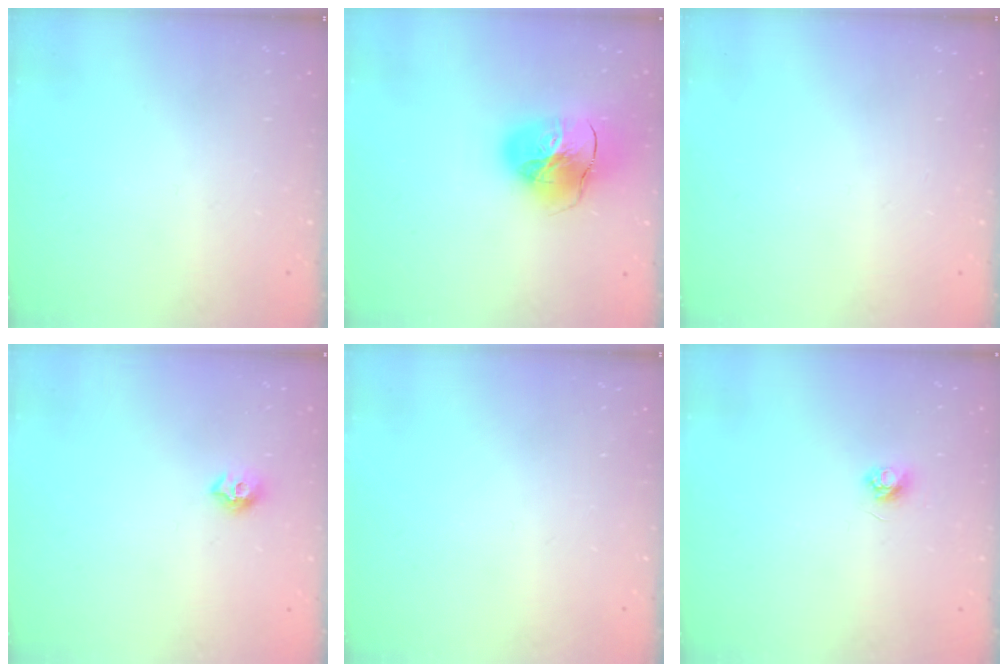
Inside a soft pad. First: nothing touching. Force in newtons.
{"total": 19.2, "press": 19.0, "slide": 2.1}
{"total": 0.0}
{"total": 7.9, "press": 7.8, "slide": 0.7}
{"total": 0.0}
{"total": 3.4, "press": 3.4, "slide": 0.4}